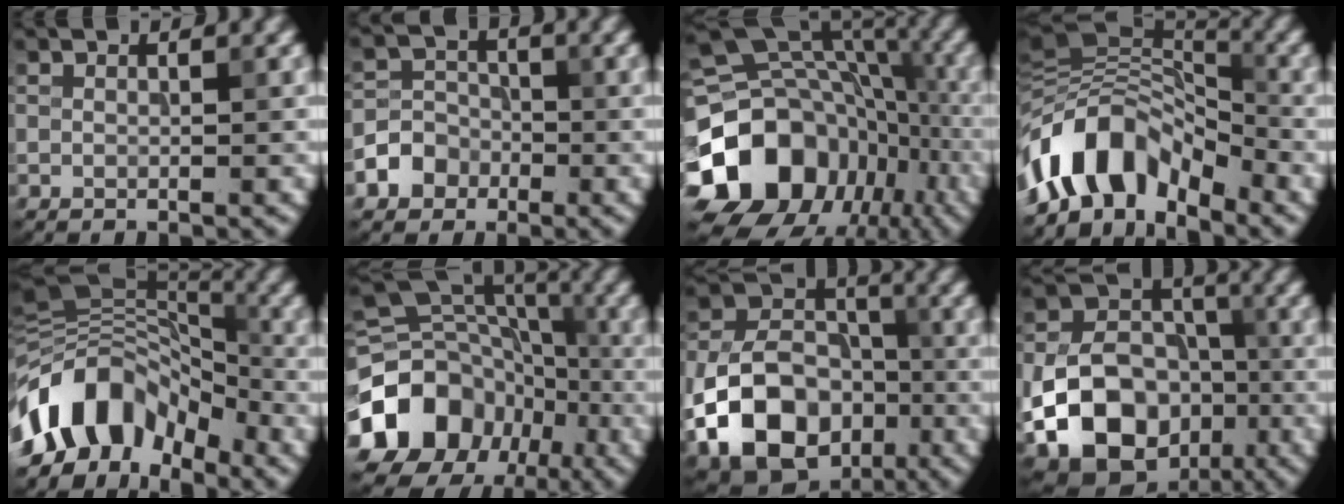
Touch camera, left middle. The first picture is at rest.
{"total": 4.0, "force": [-1.9, 3.4, 1.0], "torque": [0.002, 0.000, -0.051]}
{"total": 17.4, "force": [-7.1, 13.3, 8.7], "torque": [-0.182, 0.004, -0.119]}
{"total": 9.8, "force": [-5.7, 4.9, 6.2], "torque": [-0.093, 0.018, -0.116]}
{"total": 11.2, "force": [-5.3, 7.0, 6.9], "torque": [-0.117, 0.025, -0.115]}
{"total": 17.6, "force": [-7.3, 14.4, 7.0], "torque": [-0.157, -0.020, -0.137]}
{"total": 12.6, "force": [-4.8, 9.1, 7.2], "torque": [-0.147, -0.017, -0.091]}
{"total": 16.2, "force": [-6.4, 12.6, 8.0], "torque": [-0.146, -0.044, -0.127]}